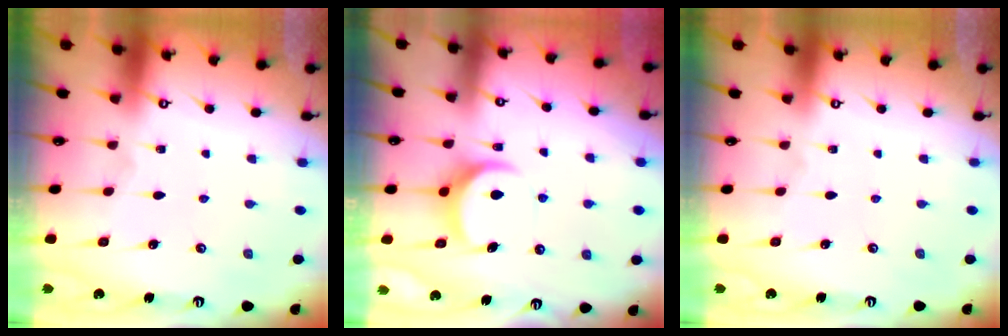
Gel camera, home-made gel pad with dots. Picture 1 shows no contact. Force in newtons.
{"total": 8.5, "press": 8.4, "slide": 1.0}
{"total": 0.0}